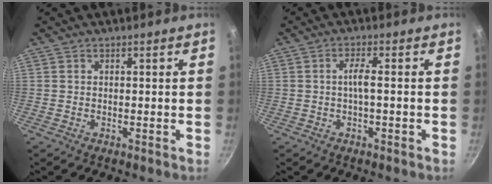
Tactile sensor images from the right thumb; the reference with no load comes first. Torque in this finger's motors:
{"motor_torque": [1.80, 3.21, 0.33, 0.27, 0.09]}